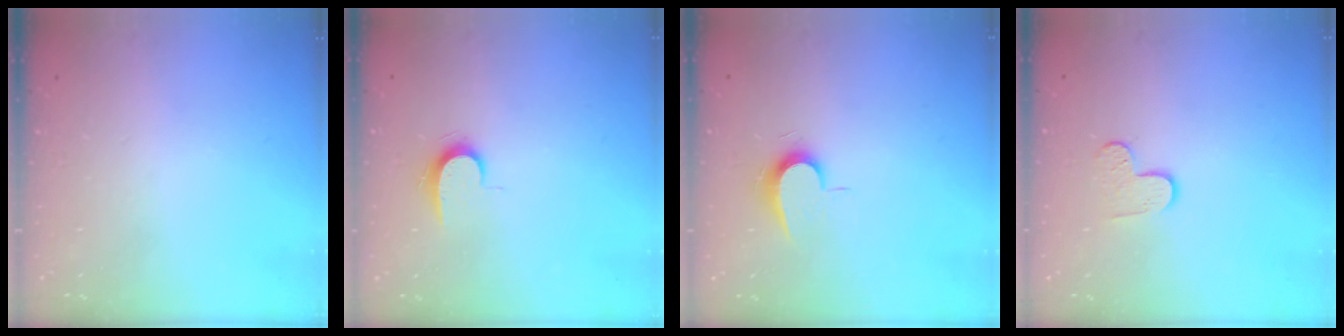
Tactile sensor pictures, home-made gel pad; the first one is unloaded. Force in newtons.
{"total": 6.6, "press": 6.6, "slide": 0.7}
{"total": 6.9, "press": 6.9, "slide": 0.6}
{"total": 4.8, "press": 4.7, "slide": 0.5}